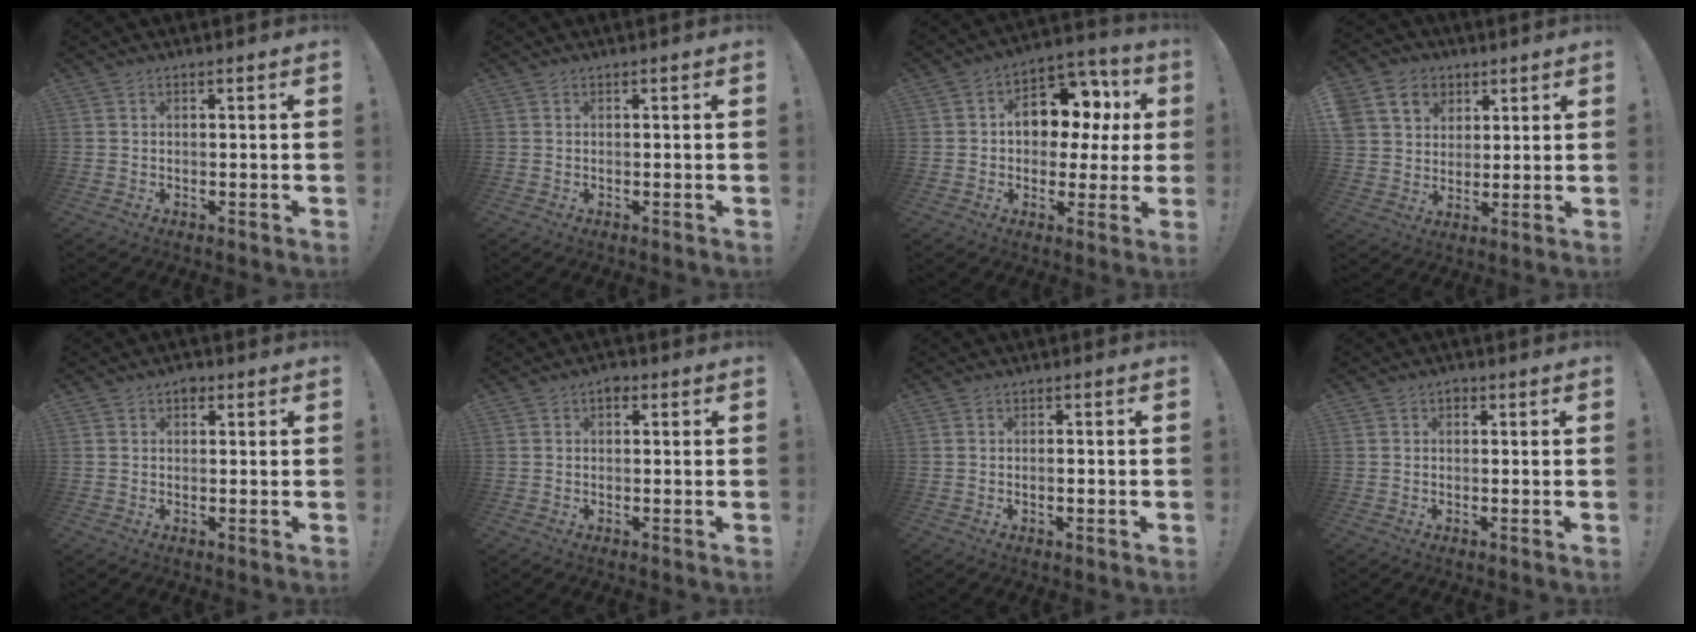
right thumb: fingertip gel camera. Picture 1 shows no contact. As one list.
[{"total": 0.0}, {"total": 13.3, "force": [3.0, 9.6, 8.8], "torque": [-0.118, -0.014, 0.056]}, {"total": 10.0, "force": [4.3, 8.5, 3.1], "torque": [-0.047, -0.024, 0.090]}, {"total": 2.2, "force": [0.9, 1.6, 1.2], "torque": [-0.003, -0.004, 0.012]}, {"total": 2.0, "force": [0.6, 1.4, 1.3], "torque": [-0.012, -0.001, 0.006]}, {"total": 1.2, "force": [-0.6, 0.3, 1.0], "torque": [-0.017, 0.002, -0.010]}, {"total": 1.2, "force": [0.1, 0.9, 0.7], "torque": [-0.007, 0.004, 0.000]}]